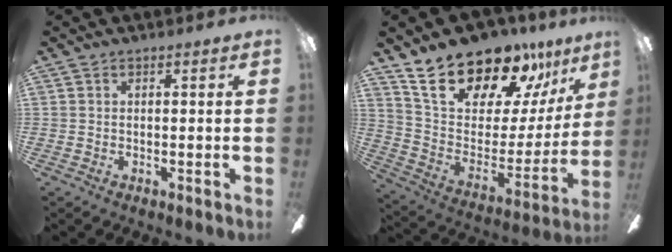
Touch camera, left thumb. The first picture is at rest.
{"total": 22.4, "force": [18.1, 9.4, 9.3], "torque": [-0.158, -0.126, 0.327]}